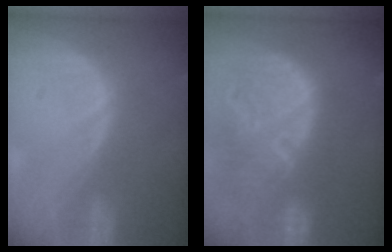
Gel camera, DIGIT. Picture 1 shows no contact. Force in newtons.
{"total": 13.2, "press": 11.5, "slide": 6.7}